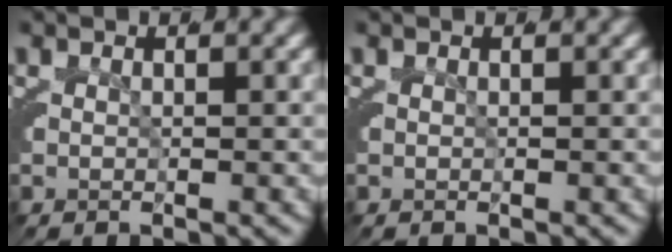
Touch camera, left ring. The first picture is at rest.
{"total": 0.0}